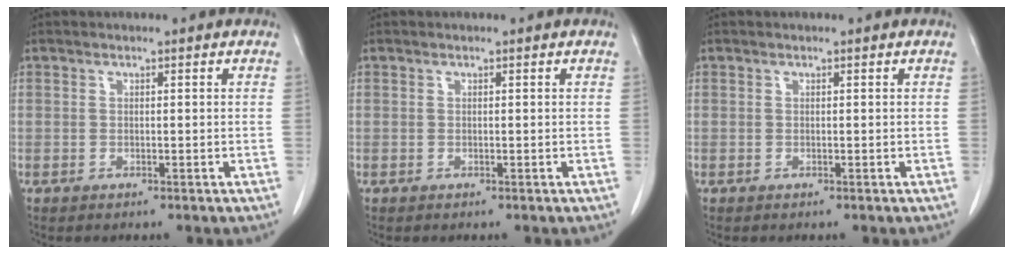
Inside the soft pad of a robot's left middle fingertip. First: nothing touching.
{"total": 0.0}
{"total": 0.0}